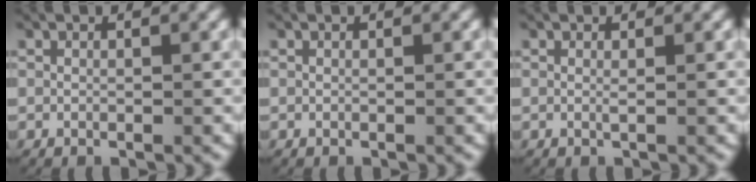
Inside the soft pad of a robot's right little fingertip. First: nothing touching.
{"total": 0.0}
{"total": 0.6, "force": [0.2, -0.1, 0.5], "torque": [-0.012, -0.002, 0.002]}